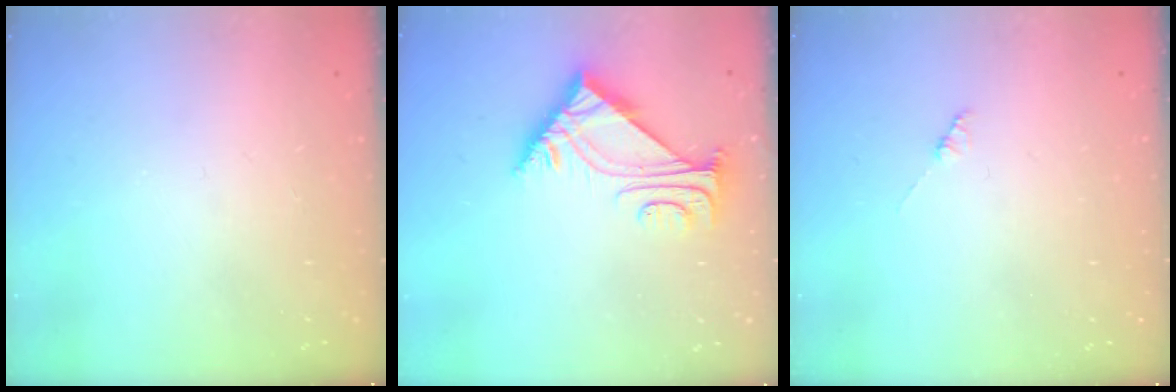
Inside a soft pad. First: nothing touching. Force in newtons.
{"total": 5.7, "press": 5.7, "slide": 0.6}
{"total": 0.9, "press": 0.8, "slide": 0.2}